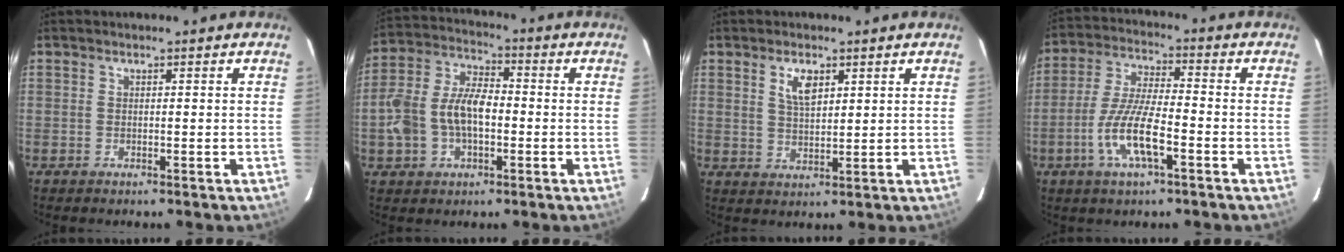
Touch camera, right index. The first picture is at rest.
{"total": 12.0, "force": [-2.2, 7.3, 9.2], "torque": [-0.197, 0.019, -0.040]}
{"total": 4.7, "force": [2.3, 2.3, 3.4], "torque": [-0.060, 0.004, 0.045]}
{"total": 11.0, "force": [-4.5, 2.7, 9.6], "torque": [-0.202, -0.004, -0.087]}